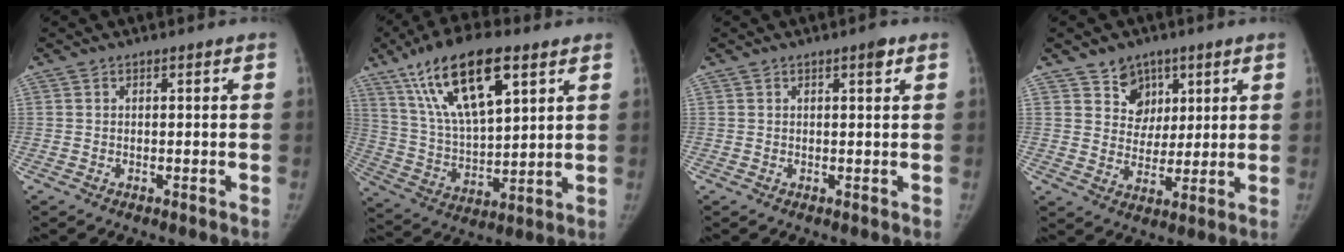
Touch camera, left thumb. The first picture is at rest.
{"total": 19.3, "force": [10.2, 7.5, 14.6], "torque": [-0.243, -0.026, 0.191]}
{"total": 1.6, "force": [0.9, 0.4, 1.3], "torque": [-0.017, -0.002, 0.012]}
{"total": 7.4, "force": [4.3, 5.9, 1.2], "torque": [0.017, -0.027, 0.077]}